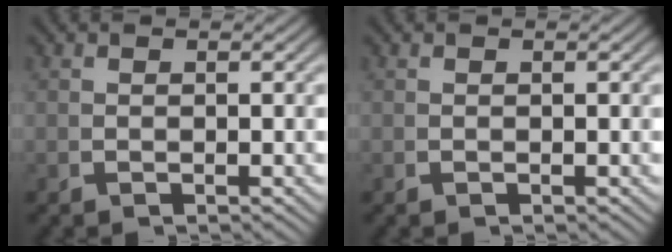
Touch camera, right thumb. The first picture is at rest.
{"total": 0.0}